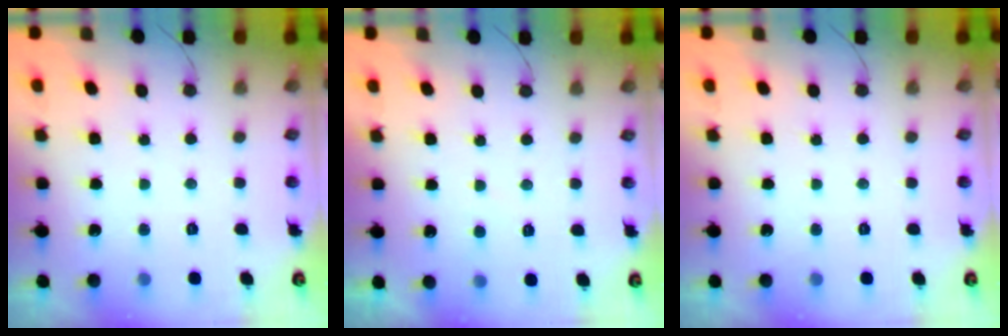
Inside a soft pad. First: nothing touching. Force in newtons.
{"total": 1.7, "press": 1.6, "slide": 0.5}
{"total": 0.0}